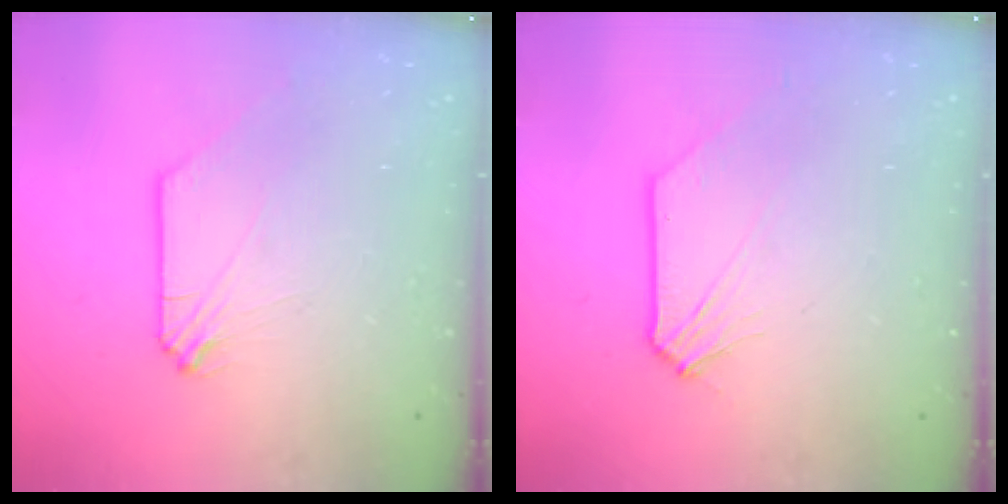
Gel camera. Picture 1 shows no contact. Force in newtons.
{"total": 1.0, "press": 1.0, "slide": 0.1}